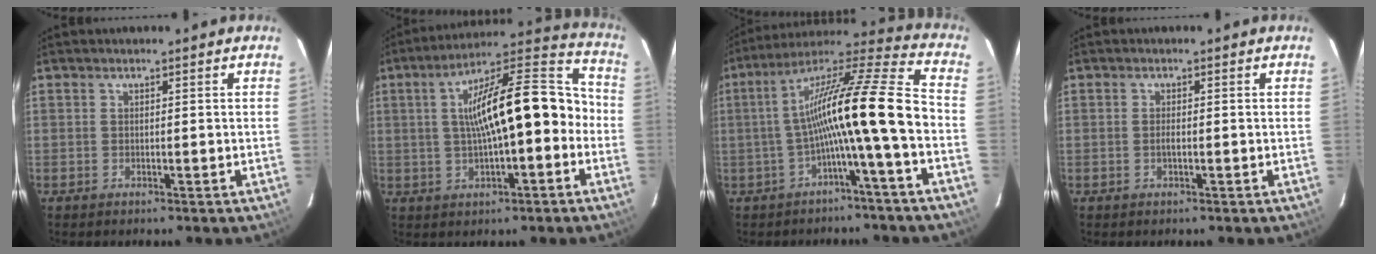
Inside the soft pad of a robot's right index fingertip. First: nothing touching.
{"total": 17.6, "force": [-1.0, 5.6, 16.6], "torque": [-0.261, 0.037, -0.013]}
{"total": 16.2, "force": [-4.1, -0.2, 15.7], "torque": [-0.268, 0.013, -0.079]}
{"total": 1.2, "force": [-0.3, 0.4, 1.1], "torque": [-0.022, -0.001, -0.006]}